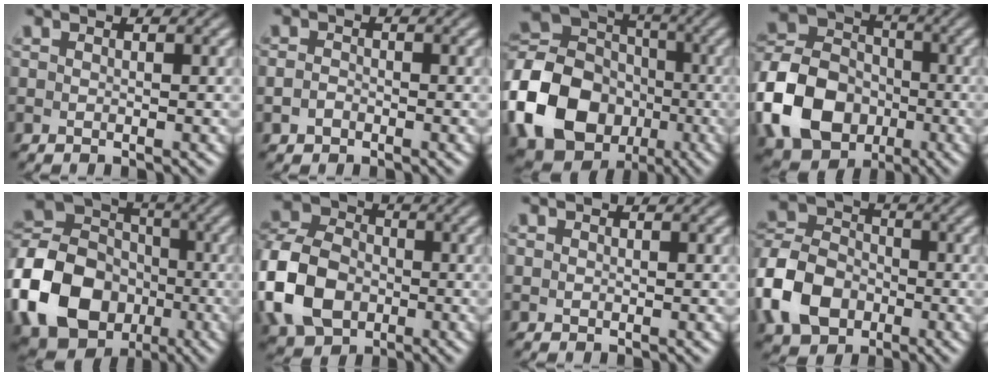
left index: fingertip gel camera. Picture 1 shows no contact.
{"total": 1.0, "force": [-0.5, 0.8, 0.3], "torque": [-0.004, 0.005, -0.012]}
{"total": 16.9, "force": [-4.8, 14.2, 7.8], "torque": [-0.184, -0.020, -0.117]}
{"total": 10.9, "force": [-3.1, 8.6, 5.8], "torque": [-0.126, 0.009, -0.075]}
{"total": 14.2, "force": [-4.0, 11.5, 7.2], "torque": [-0.175, -0.011, -0.089]}
{"total": 9.9, "force": [-2.5, 7.5, 6.0], "torque": [-0.135, 0.000, -0.062]}
{"total": 0.0}
{"total": 7.5, "force": [-2.5, 5.9, 4.0], "torque": [-0.079, 0.008, -0.067]}